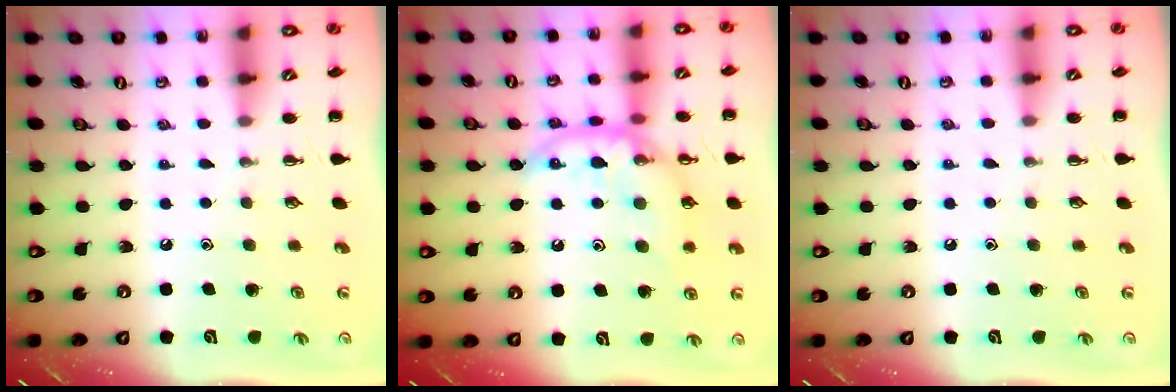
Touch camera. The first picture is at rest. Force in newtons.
{"total": 15.5, "press": 15.4, "slide": 1.2}
{"total": 3.6, "press": 3.3, "slide": 1.3}